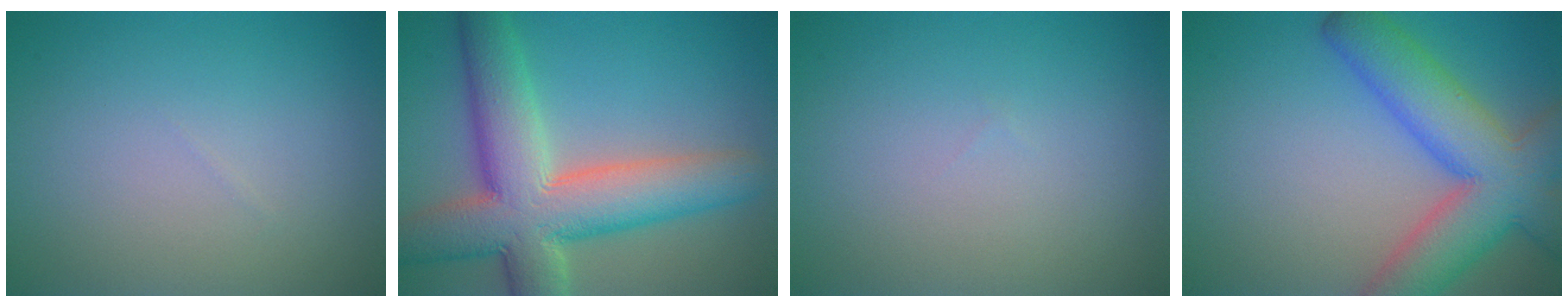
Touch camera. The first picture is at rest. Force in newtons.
{"total": 10.9, "press": 10.9, "slide": 0.8}
{"total": 0.0}
{"total": 9.6, "press": 9.6, "slide": 0.6}